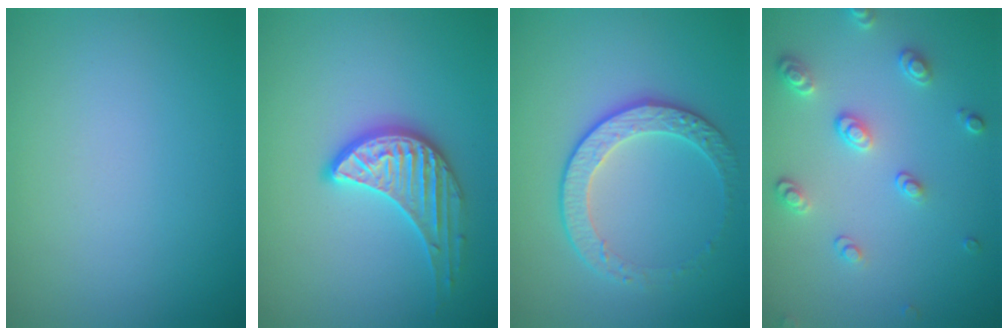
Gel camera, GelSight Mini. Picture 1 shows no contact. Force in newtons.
{"total": 3.3, "press": 3.1, "slide": 1.2}
{"total": 2.8, "press": 2.4, "slide": 1.4}
{"total": 2.7, "press": 2.6, "slide": 0.4}